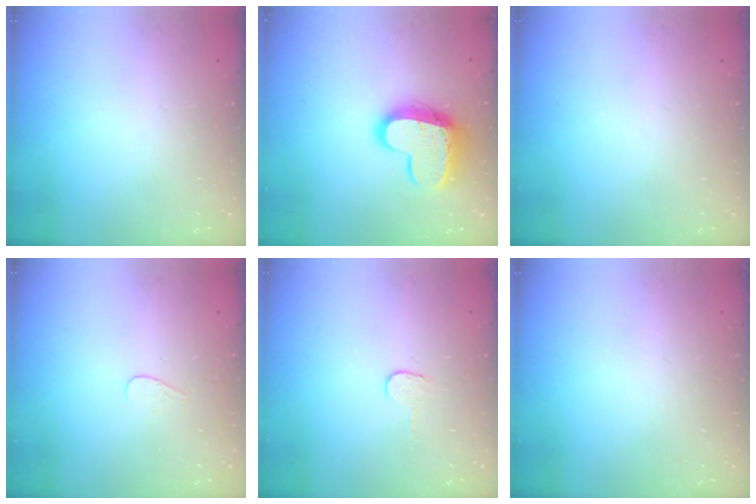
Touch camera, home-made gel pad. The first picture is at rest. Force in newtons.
{"total": 14.4, "press": 14.4, "slide": 1.0}
{"total": 0.0}
{"total": 3.5, "press": 3.5, "slide": 0.3}
{"total": 2.3, "press": 2.3, "slide": 0.2}
{"total": 0.0}